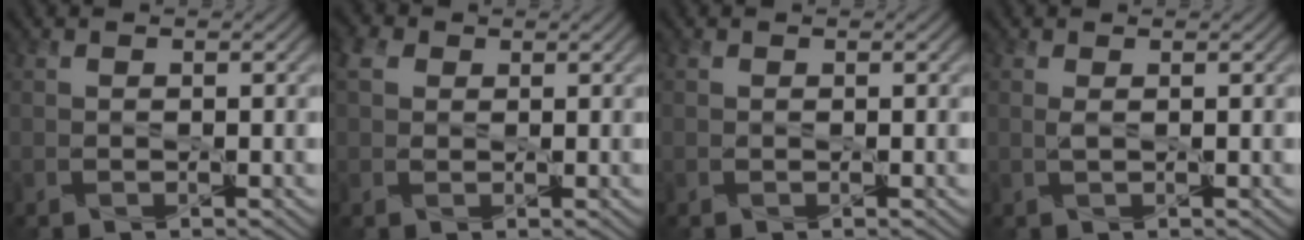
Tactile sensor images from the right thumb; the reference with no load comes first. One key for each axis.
{"total": 3.1, "fx": 1.1, "fy": 2.4, "fz": 1.7, "tx": -0.048, "ty": 0.008, "tz": 0.018}
{"total": 0.0}
{"total": 0.7, "fx": 0.1, "fy": 0.1, "fz": 0.7, "tx": -0.019, "ty": 0.001, "tz": 0.002}